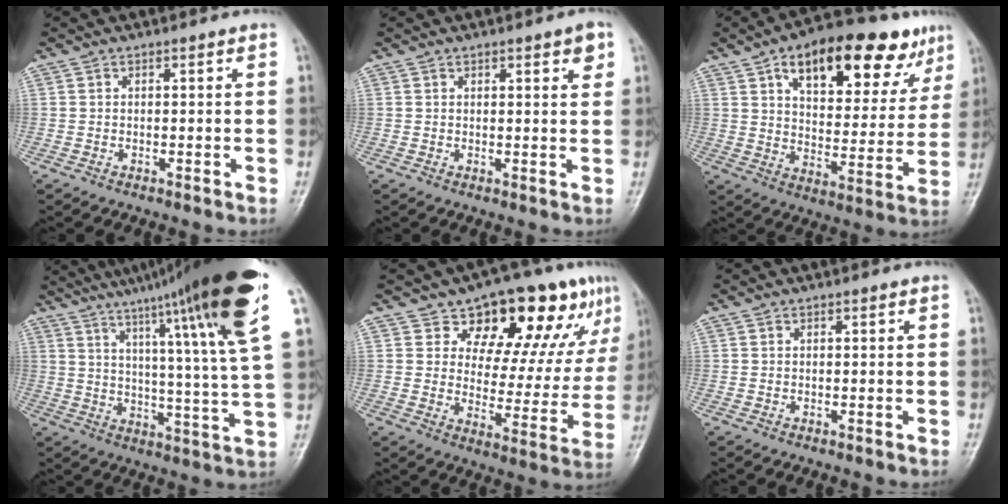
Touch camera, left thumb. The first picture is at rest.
{"total": 3.1, "force": [1.7, 0.8, 2.5], "torque": [-0.025, -0.006, 0.020]}
{"total": 23.2, "force": [12.8, 10.6, 16.2], "torque": [-0.190, -0.014, 0.191]}
{"total": 24.8, "force": [14.6, 1.3, 20.1], "torque": [-0.294, -0.044, 0.208]}
{"total": 18.6, "force": [10.7, 9.3, 12.1], "torque": [-0.096, -0.038, 0.153]}
{"total": 0.0}